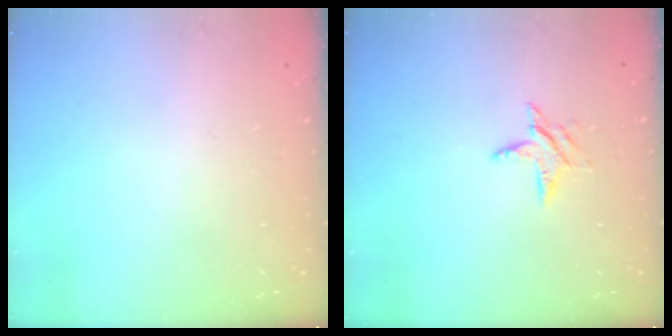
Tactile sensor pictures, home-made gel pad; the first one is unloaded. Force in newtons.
{"total": 5.6, "press": 5.6, "slide": 0.4}